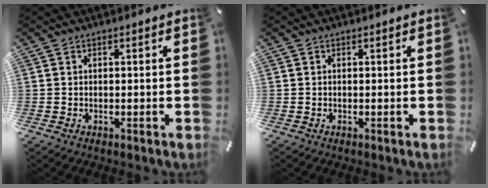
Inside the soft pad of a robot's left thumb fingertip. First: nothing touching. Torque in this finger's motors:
{"motor_torque": [0.00, 0.00, -0.05, 0.06, 0.00]}